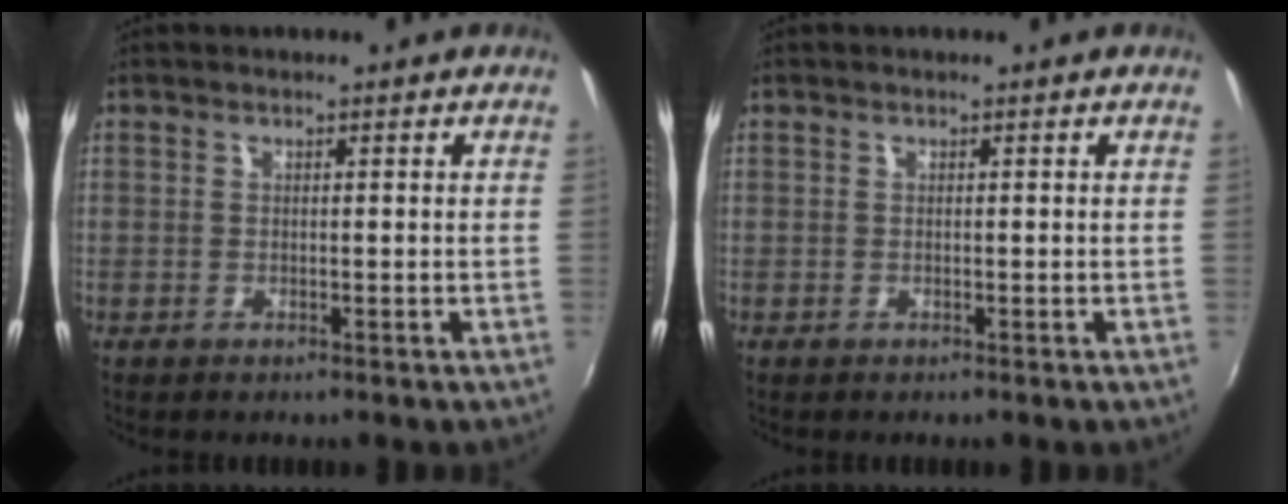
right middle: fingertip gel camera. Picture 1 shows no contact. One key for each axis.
{"total": 0.0}